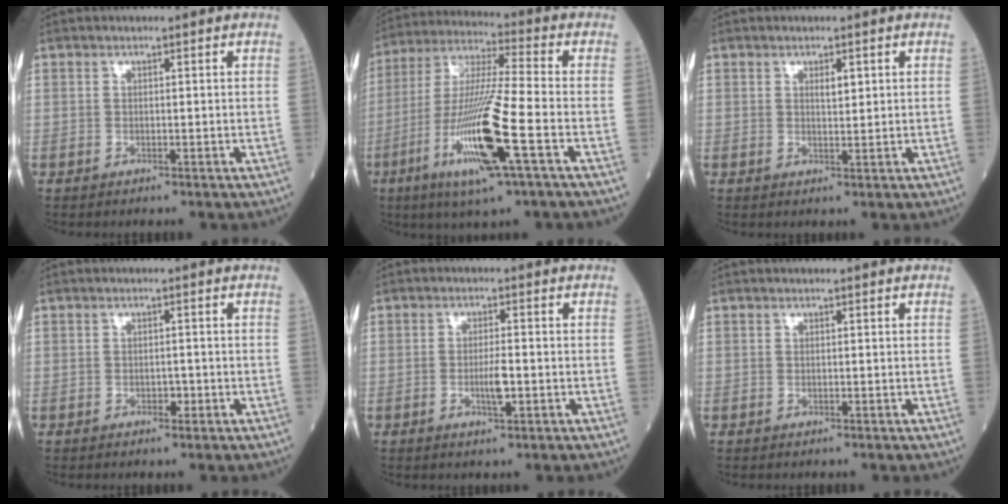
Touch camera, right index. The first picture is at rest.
{"total": 16.5, "force": [-6.1, 0.1, 15.4], "torque": [-0.316, -0.020, -0.114]}
{"total": 1.7, "force": [0.7, 0.5, 1.4], "torque": [-0.024, -0.002, 0.012]}
{"total": 1.2, "force": [-0.5, 0.7, 0.8], "torque": [-0.007, 0.003, -0.007]}
{"total": 3.2, "force": [-0.9, 0.4, 3.1], "torque": [-0.059, -0.002, -0.015]}
{"total": 0.0}